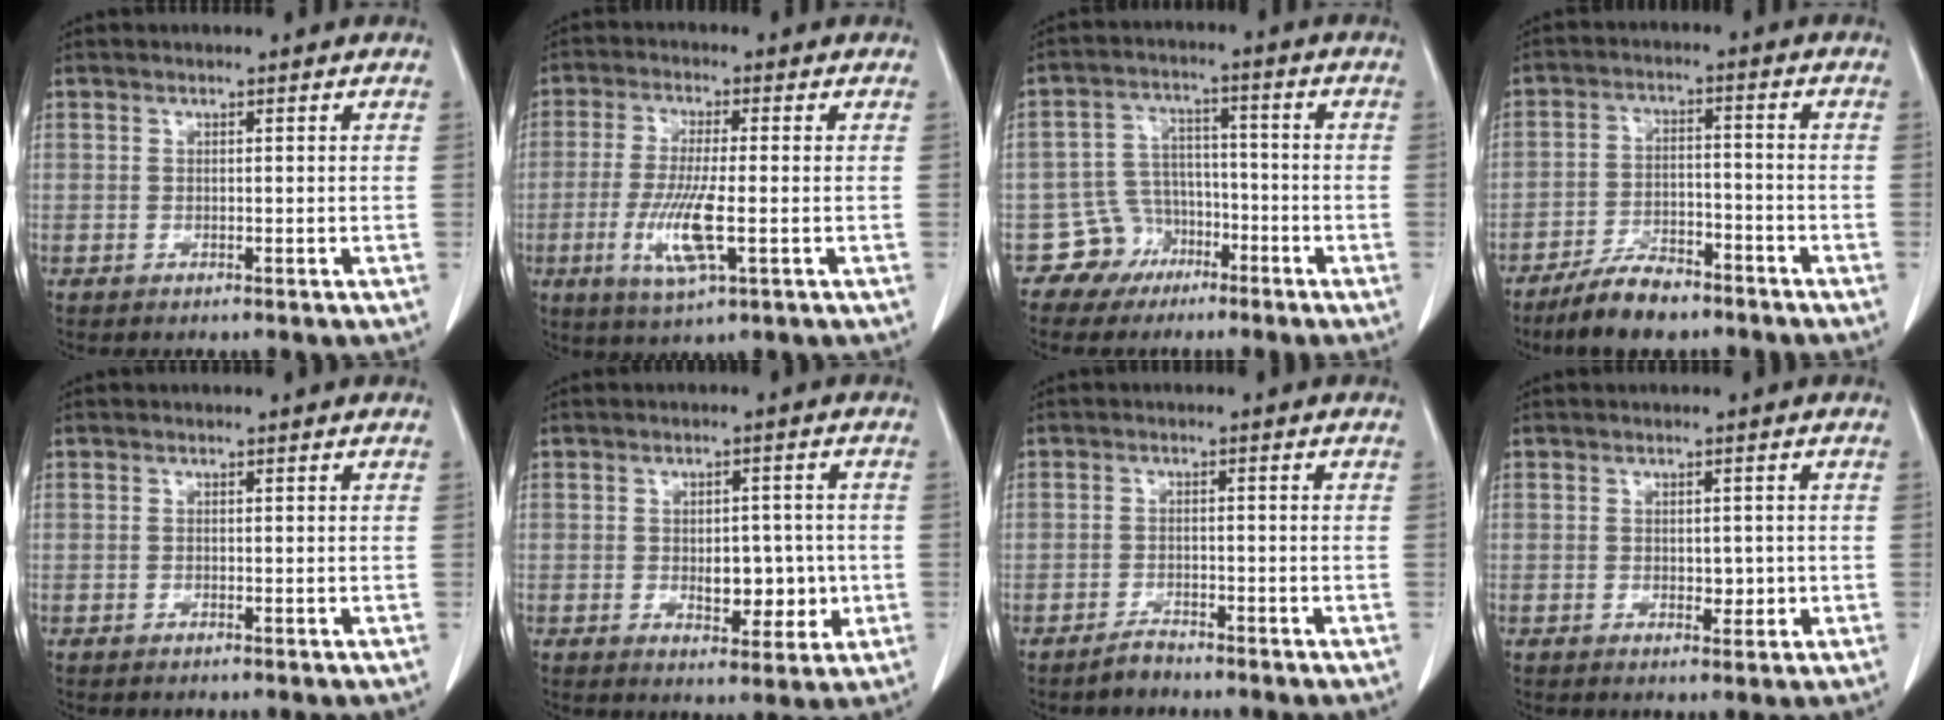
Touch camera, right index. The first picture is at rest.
{"total": 8.6, "force": [-2.2, 1.0, 8.2], "torque": [-0.169, -0.019, -0.041]}
{"total": 6.6, "force": [-3.8, 5.4, -0.2], "torque": [0.017, 0.019, -0.062]}
{"total": 8.3, "force": [-6.6, 2.8, 4.2], "torque": [-0.077, -0.008, -0.118]}
{"total": 0.0}
{"total": 6.2, "force": [-0.7, 3.4, 5.1], "torque": [-0.061, 0.002, 0.001]}
{"total": 2.1, "force": [-2.0, 0.5, 0.4], "torque": [-0.008, 0.000, -0.034]}
{"total": 2.2, "force": [-0.2, 1.4, 1.7], "torque": [-0.019, 0.000, 0.004]}